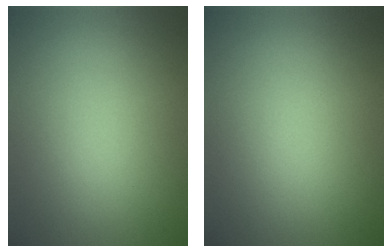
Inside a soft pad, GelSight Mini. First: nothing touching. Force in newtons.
{"total": 0.0}